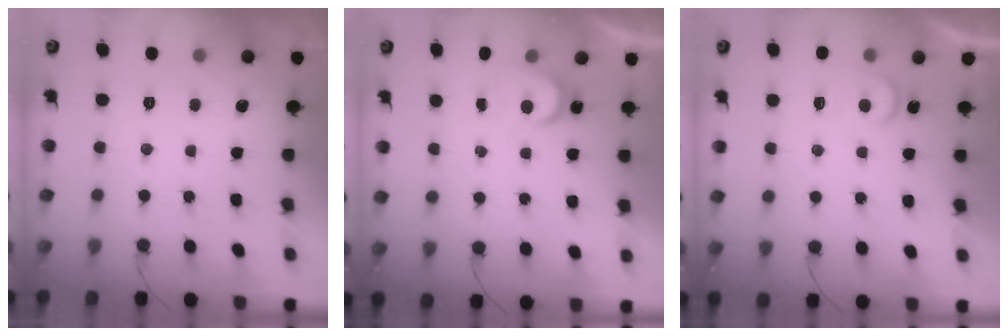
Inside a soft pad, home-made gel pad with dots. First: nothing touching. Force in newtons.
{"total": 3.7, "press": 3.6, "slide": 0.3}
{"total": 4.4, "press": 4.4, "slide": 0.5}